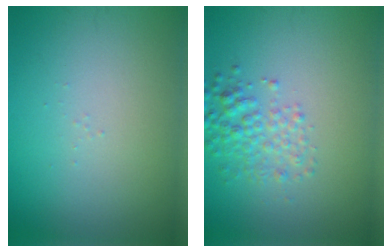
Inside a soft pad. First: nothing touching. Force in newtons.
{"total": 2.9, "press": 2.9, "slide": 0.0}